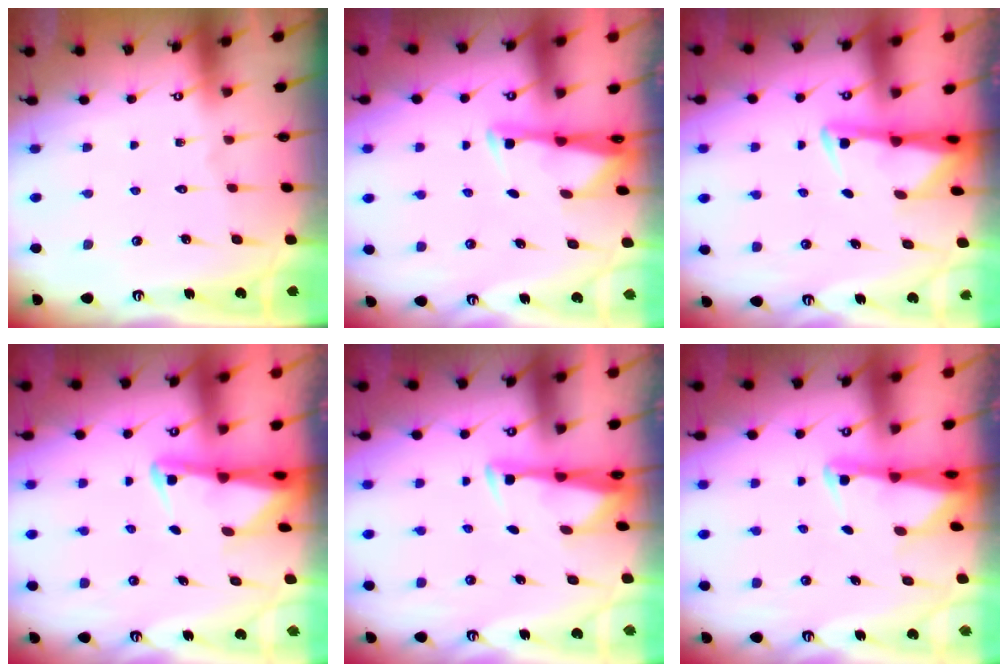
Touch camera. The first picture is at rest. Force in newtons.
{"total": 2.6, "press": 2.6, "slide": 0.4}
{"total": 2.9, "press": 2.8, "slide": 0.6}
{"total": 2.6, "press": 2.5, "slide": 0.4}
{"total": 3.3, "press": 3.2, "slide": 0.9}
{"total": 2.6, "press": 2.5, "slide": 0.5}